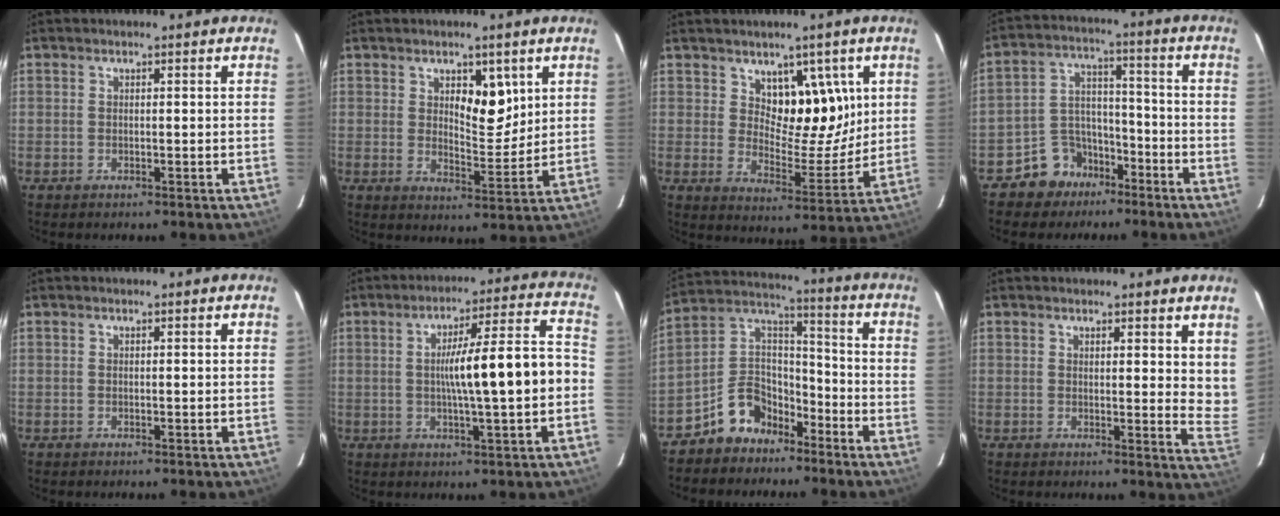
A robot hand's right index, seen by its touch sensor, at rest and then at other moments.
{"total": 6.4, "force": [2.8, 2.8, 5.0], "torque": [-0.076, -0.005, 0.049]}
{"total": 9.0, "force": [3.9, 5.0, 6.4], "torque": [-0.080, 0.002, 0.072]}
{"total": 8.4, "force": [-5.6, 6.1, 1.6], "torque": [-0.031, 0.026, -0.092]}
{"total": 0.0}
{"total": 12.6, "force": [-1.2, 0.5, 12.5], "torque": [-0.190, 0.022, -0.019]}
{"total": 9.6, "force": [-6.7, 6.3, 2.9], "torque": [-0.066, 0.043, -0.126]}
{"total": 7.2, "force": [5.7, 2.1, 3.8], "torque": [-0.041, -0.032, 0.055]}